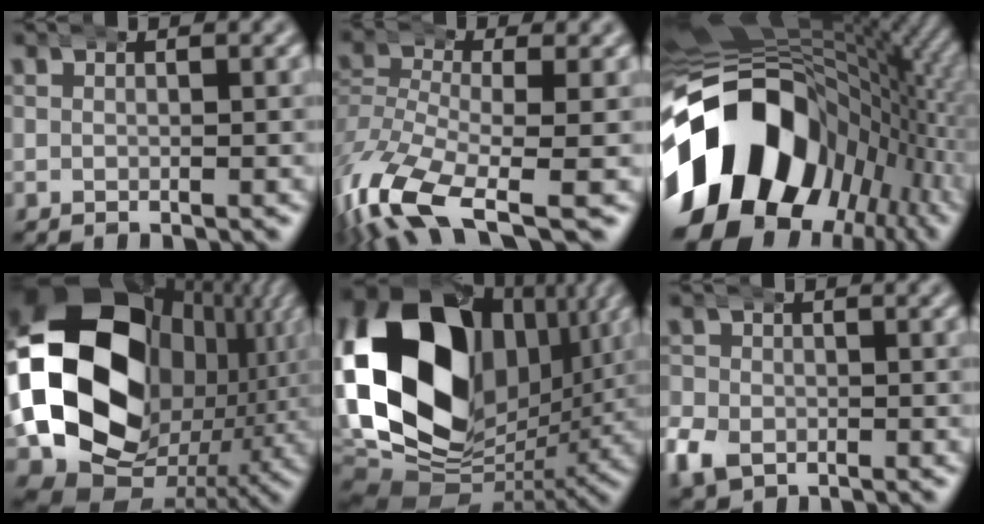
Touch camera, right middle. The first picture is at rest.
{"total": 9.0, "force": [-5.3, 4.2, 5.9], "torque": [-0.156, -0.055, -0.063]}
{"total": 27.3, "force": [-2.8, 18.9, 19.5], "torque": [-0.309, -0.025, -0.040]}
{"total": 29.3, "force": [1.4, 20.4, 21.0], "torque": [-0.352, -0.040, 0.035]}
{"total": 27.2, "force": [2.8, 18.9, 19.4], "torque": [-0.316, -0.020, 0.058]}
{"total": 3.5, "force": [-1.3, 2.9, 1.3], "torque": [-0.040, -0.015, -0.019]}